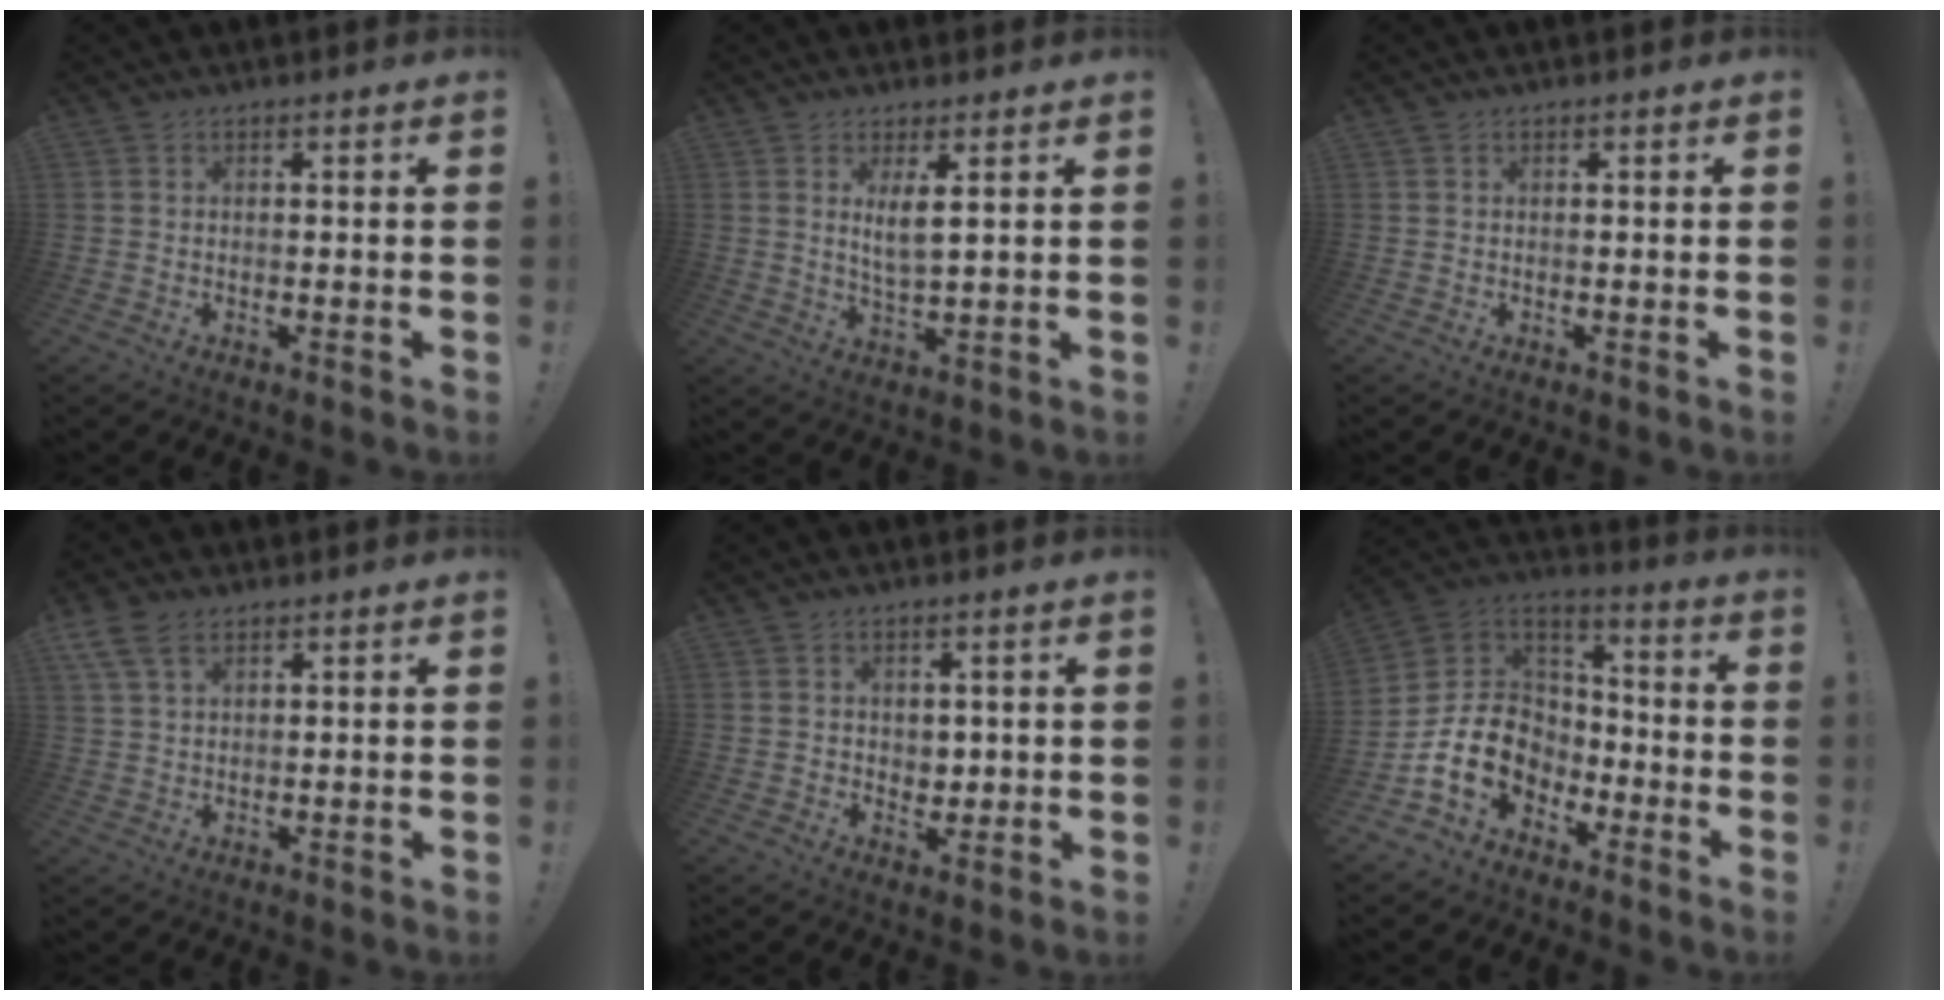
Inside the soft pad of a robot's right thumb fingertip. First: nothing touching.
{"total": 5.3, "force": [2.5, 1.0, 4.6], "torque": [-0.072, -0.011, 0.039]}
{"total": 0.0}
{"total": 6.5, "force": [3.8, 3.4, 4.1], "torque": [-0.084, -0.002, 0.076]}
{"total": 3.5, "force": [1.7, 3.0, 0.2], "torque": [0.010, -0.011, 0.028]}
{"total": 15.8, "force": [-5.7, 12.1, 8.3], "torque": [-0.151, 0.024, -0.093]}